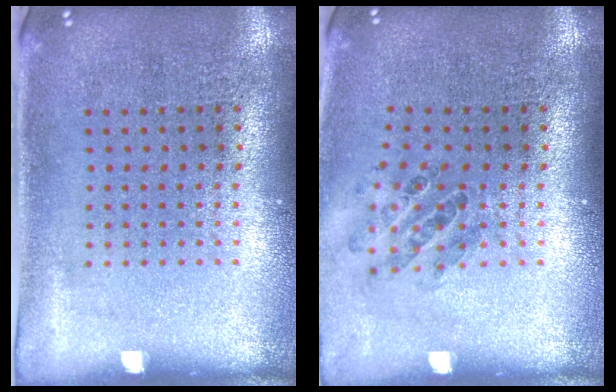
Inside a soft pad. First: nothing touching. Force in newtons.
{"total": 0.9, "press": 0.9, "slide": 0.1}